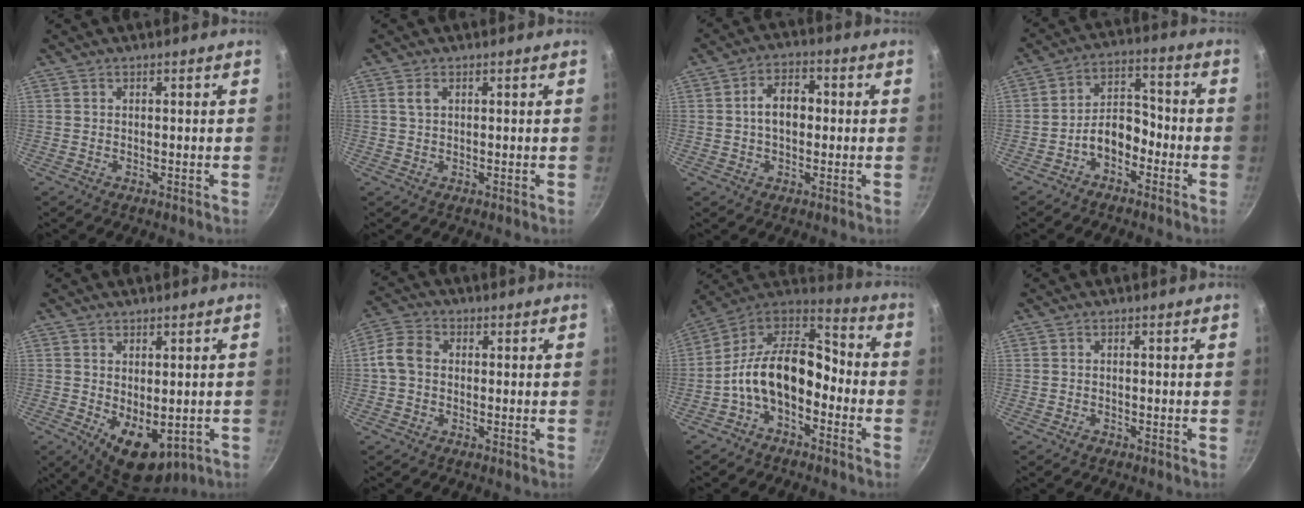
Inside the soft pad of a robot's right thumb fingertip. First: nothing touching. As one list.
[{"total": 1.7, "force": [0.6, 1.0, 1.3], "torque": [-0.029, 0.006, 0.015]}, {"total": 7.0, "force": [0.2, 4.5, 5.4], "torque": [-0.077, 0.020, -0.004]}, {"total": 8.0, "force": [-3.4, 5.0, 5.2], "torque": [-0.070, 0.048, -0.070]}, {"total": 10.7, "force": [-3.0, 5.9, 8.4], "torque": [-0.110, -0.008, -0.023]}, {"total": 5.8, "force": [-0.1, 4.4, 3.8], "torque": [-0.073, 0.018, -0.011]}, {"total": 15.5, "force": [-3.9, 9.1, 11.9], "torque": [-0.185, 0.078, -0.079]}, {"total": 0.8, "force": [-0.6, 0.4, 0.3], "torque": [-0.007, 0.002, -0.012]}]